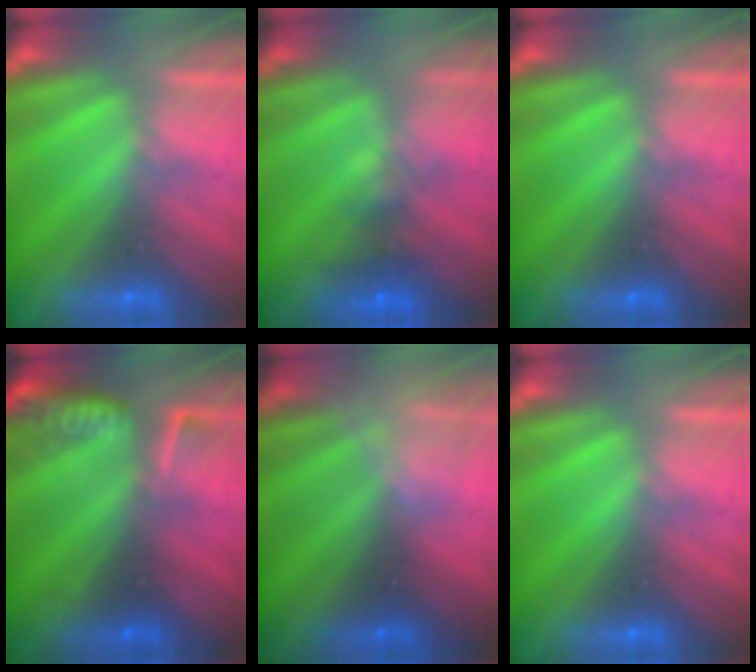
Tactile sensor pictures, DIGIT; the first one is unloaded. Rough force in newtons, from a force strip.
{"total": 4.5}
{"total": 0.0}
{"total": 8.6}
{"total": 2.3}
{"total": 0.0}